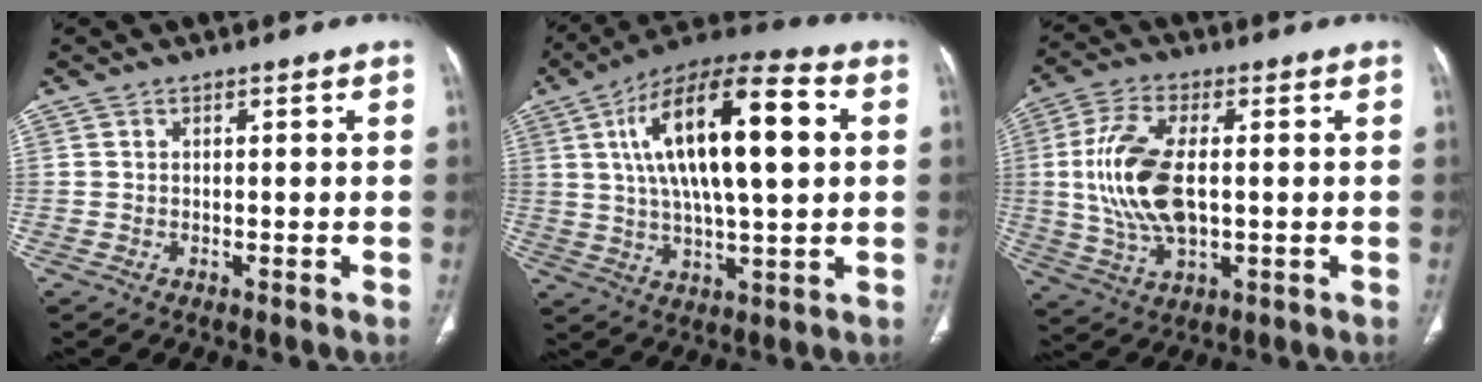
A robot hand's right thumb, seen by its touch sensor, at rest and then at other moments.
{"total": 22.4, "force": [4.8, 8.0, 20.3], "torque": [-0.344, 0.014, 0.075]}
{"total": 14.7, "force": [0.6, 7.5, 12.6], "torque": [-0.262, 0.000, 0.016]}